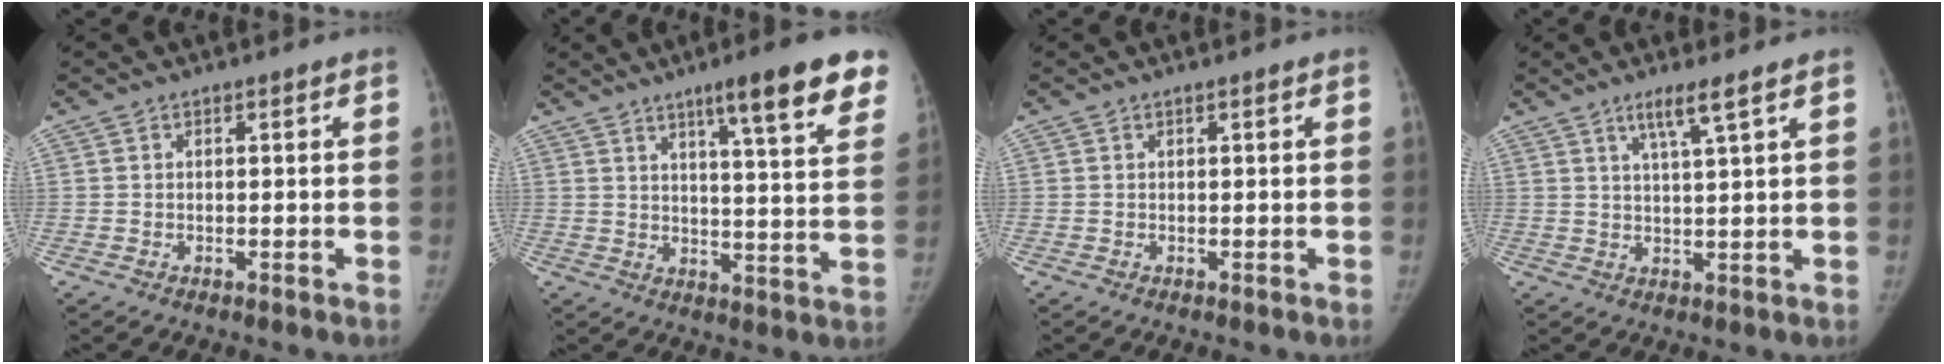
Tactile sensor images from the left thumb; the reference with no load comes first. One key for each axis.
{"total": 15.3, "fx": 9.7, "fy": 2.2, "fz": 11.5, "tx": -0.130, "ty": -0.045, "tz": 0.127}
{"total": 0.0}
{"total": 4.6, "fx": 2.8, "fy": -0.2, "fz": 3.6, "tx": -0.072, "ty": -0.018, "tz": 0.056}